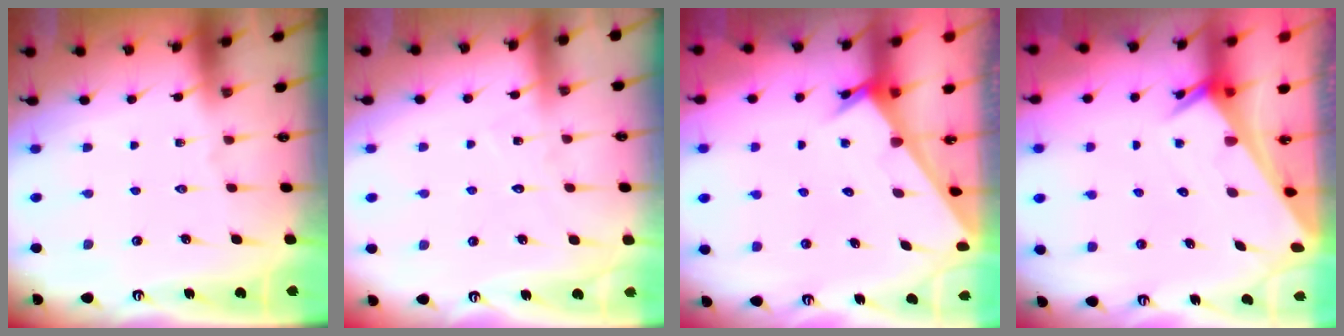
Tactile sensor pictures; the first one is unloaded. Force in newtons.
{"total": 6.3, "press": 6.3, "slide": 0.5}
{"total": 2.6, "press": 2.6, "slide": 0.1}
{"total": 2.4, "press": 2.4, "slide": 0.2}